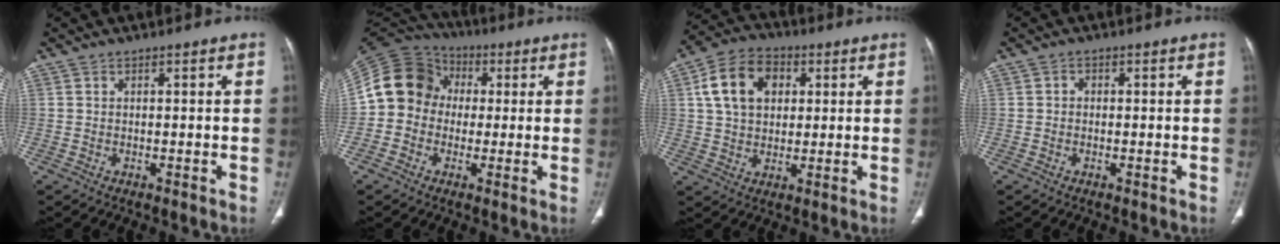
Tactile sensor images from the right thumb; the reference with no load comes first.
{"total": 13.3, "force": [0.4, 11.7, 6.1], "torque": [-0.105, 0.035, -0.006]}
{"total": 12.4, "force": [3.2, 9.0, 7.8], "torque": [-0.118, 0.009, 0.050]}
{"total": 0.9, "force": [-0.2, 0.8, 0.4], "torque": [0.003, 0.004, -0.008]}